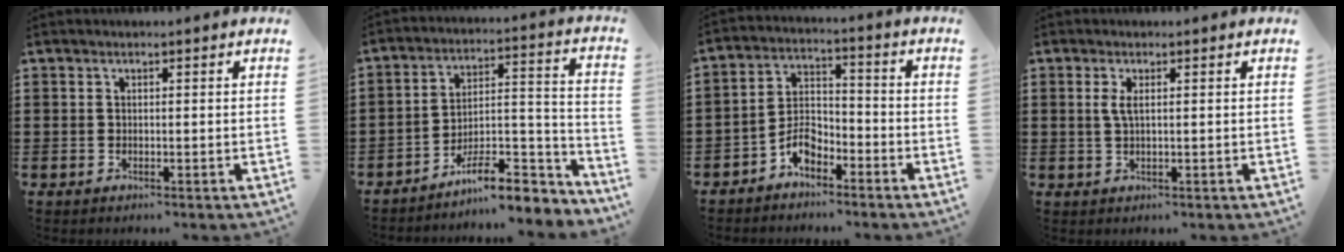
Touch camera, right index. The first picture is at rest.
{"total": 10.0, "force": [-8.3, 2.6, 4.9], "torque": [-0.061, 0.030, -0.153]}
{"total": 5.5, "force": [-3.6, 2.9, 3.0], "torque": [-0.065, 0.012, -0.071]}
{"total": 2.0, "force": [0.4, 0.4, 1.9], "torque": [-0.038, 0.003, 0.006]}